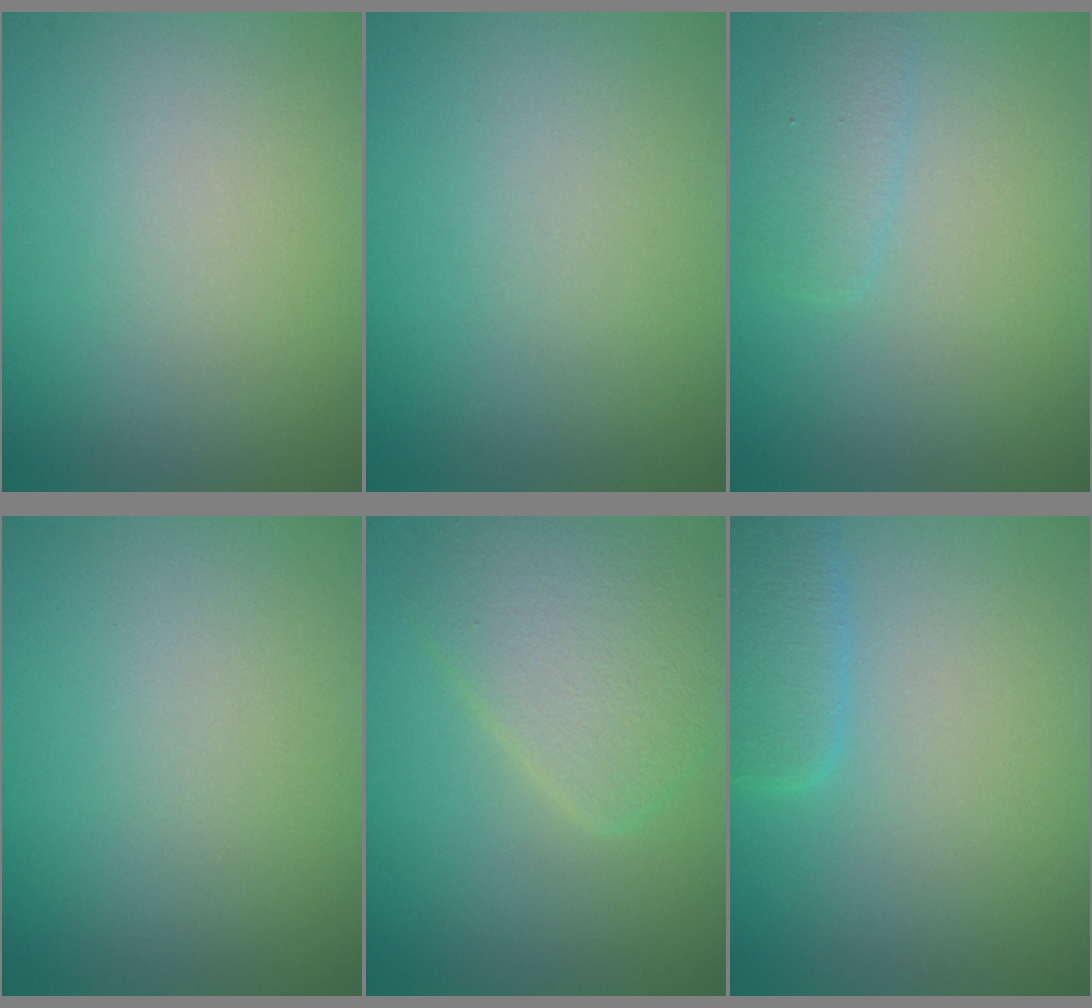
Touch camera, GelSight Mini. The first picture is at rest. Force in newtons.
{"total": 0.0}
{"total": 1.5, "press": 1.5, "slide": 0.1}
{"total": 0.0}
{"total": 4.5, "press": 4.5, "slide": 0.2}
{"total": 2.9, "press": 2.9, "slide": 0.1}